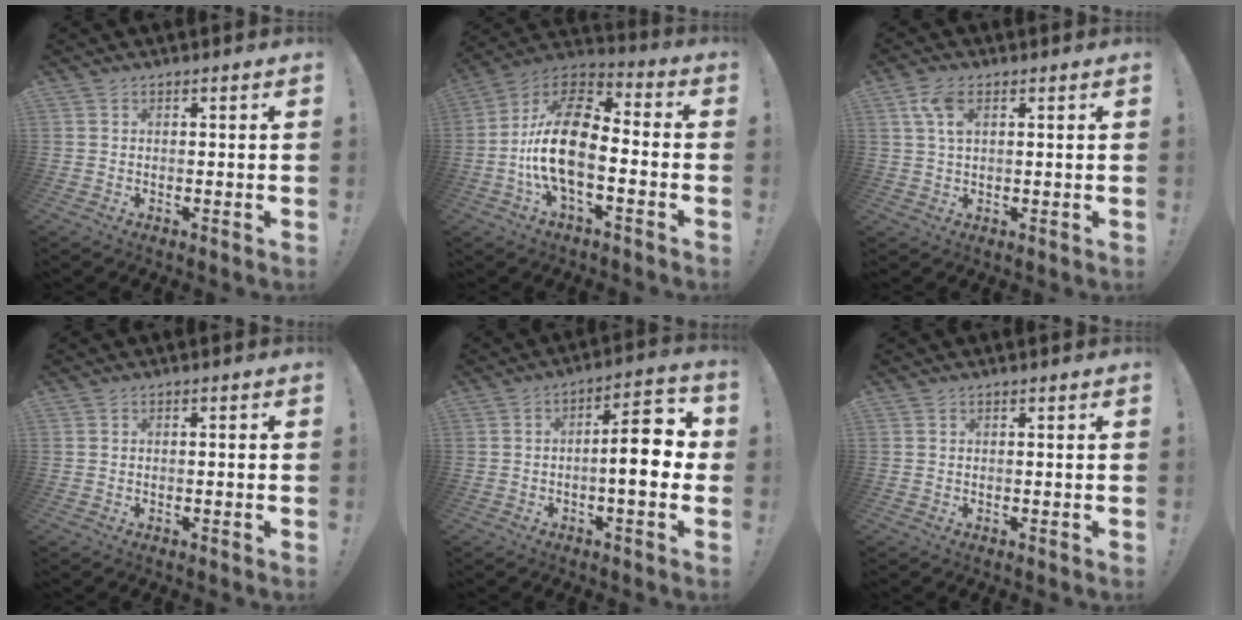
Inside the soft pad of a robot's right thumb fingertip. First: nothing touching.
{"total": 18.3, "force": [-3.9, 9.3, 15.2], "torque": [-0.293, 0.025, -0.066]}
{"total": 6.0, "force": [2.3, 3.1, 4.6], "torque": [-0.084, -0.004, 0.040]}
{"total": 0.7, "force": [-0.4, -0.1, 0.5], "torque": [-0.009, 0.000, -0.006]}
{"total": 12.3, "force": [-0.4, 3.9, 11.7], "torque": [-0.156, 0.005, -0.013]}
{"total": 0.0}